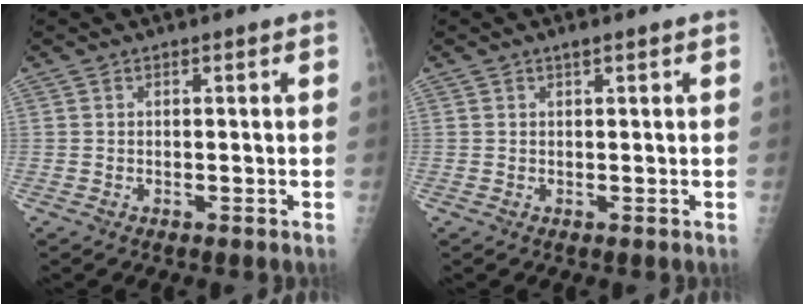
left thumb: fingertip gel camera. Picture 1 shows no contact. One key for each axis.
{"total": 0.8, "fx": 0.5, "fy": 0.0, "fz": 0.6, "tx": -0.011, "ty": 0.002, "tz": 0.008}